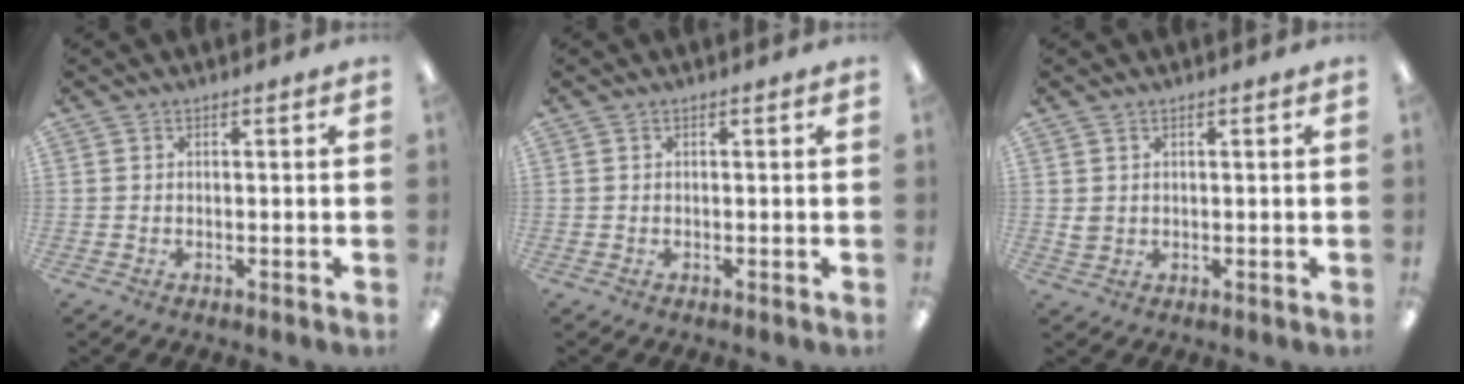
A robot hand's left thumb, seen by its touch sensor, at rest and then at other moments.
{"total": 0.0}
{"total": 1.8, "force": [0.8, 1.4, 0.9], "torque": [-0.019, 0.003, 0.014]}